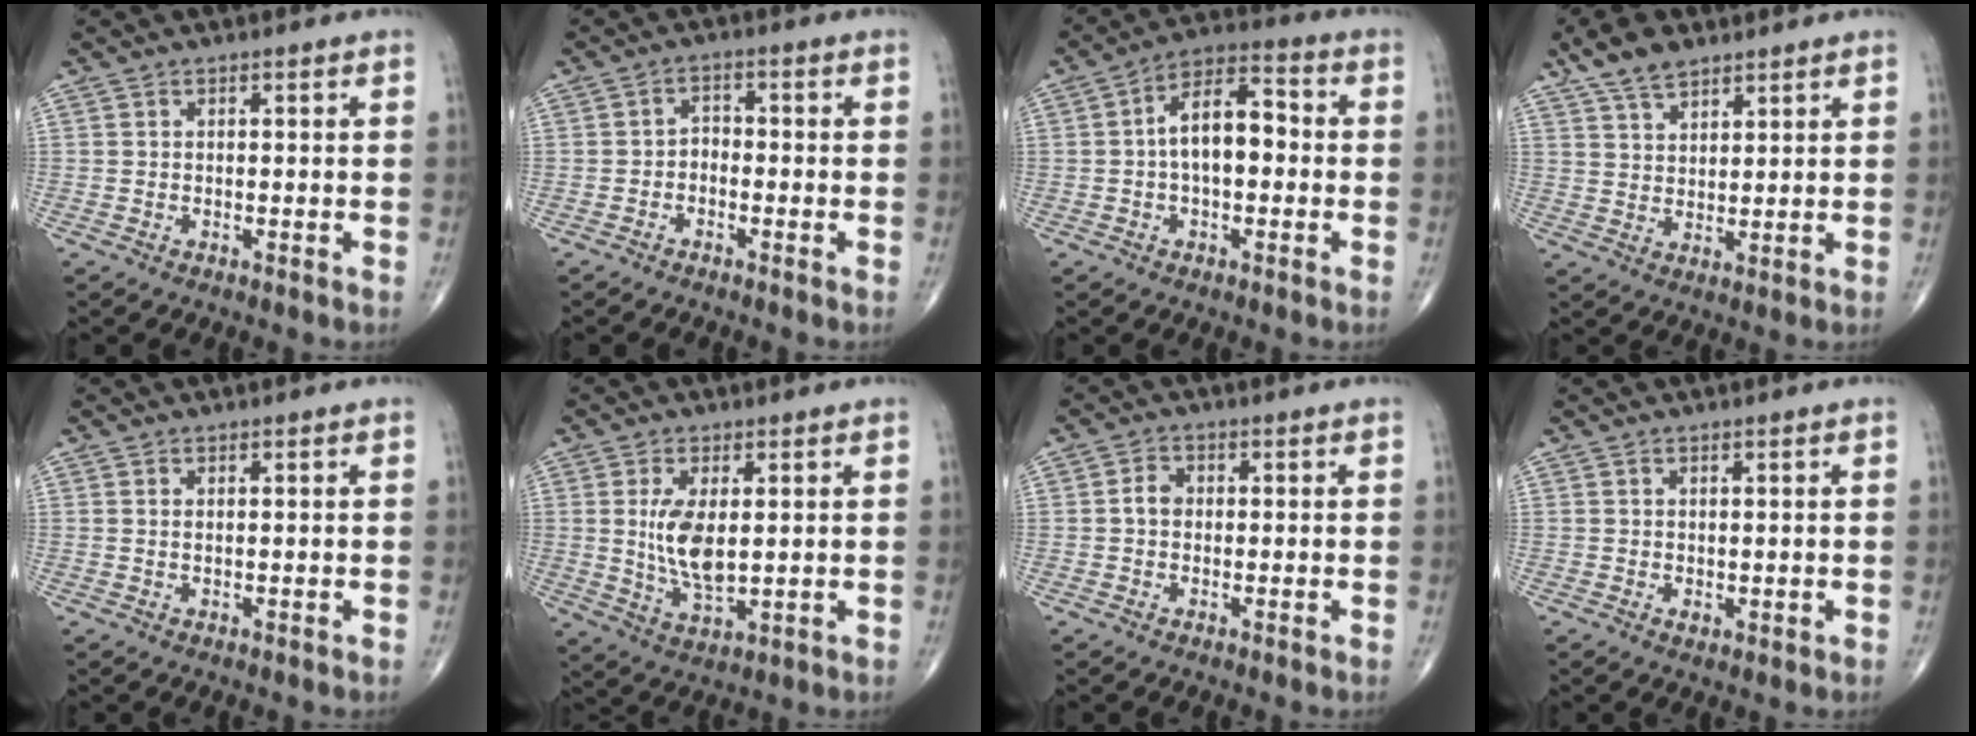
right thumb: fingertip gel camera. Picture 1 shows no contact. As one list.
[{"total": 2.4, "force": [-1.2, 1.6, 1.2], "torque": [-0.008, 0.019, -0.028]}, {"total": 10.7, "force": [-0.1, 5.7, 9.1], "torque": [-0.142, 0.036, -0.012]}, {"total": 7.9, "force": [5.7, 3.7, 4.2], "torque": [-0.064, -0.020, 0.108]}, {"total": 0.5, "force": [0.2, 0.2, 0.4], "torque": [-0.010, 0.001, 0.005]}, {"total": 8.7, "force": [1.1, 4.0, 7.6], "torque": [-0.143, -0.020, 0.031]}, {"total": 2.7, "force": [-0.1, 2.1, 1.6], "torque": [-0.022, 0.009, -0.007]}, {"total": 1.2, "force": [0.2, 0.8, 0.8], "torque": [-0.010, -0.004, 0.008]}]